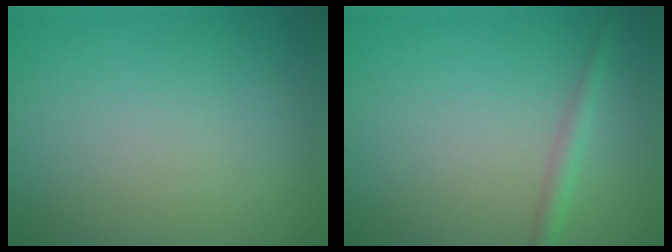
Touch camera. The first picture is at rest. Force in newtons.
{"total": 1.6, "press": 1.5, "slide": 0.2}